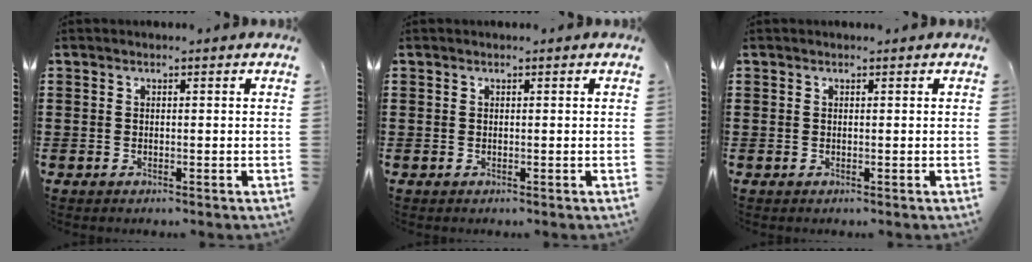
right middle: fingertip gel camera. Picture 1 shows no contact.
{"total": 0.8, "force": [-0.8, -0.2, 0.1], "torque": [0.000, 0.001, -0.016]}
{"total": 0.0}